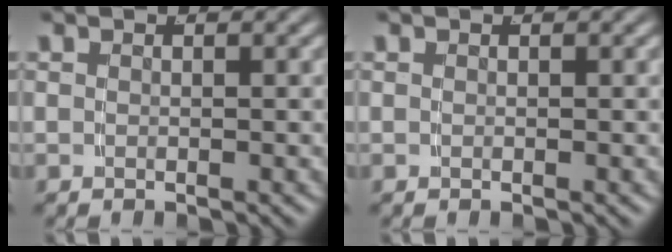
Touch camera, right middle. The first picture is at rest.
{"total": 0.0}